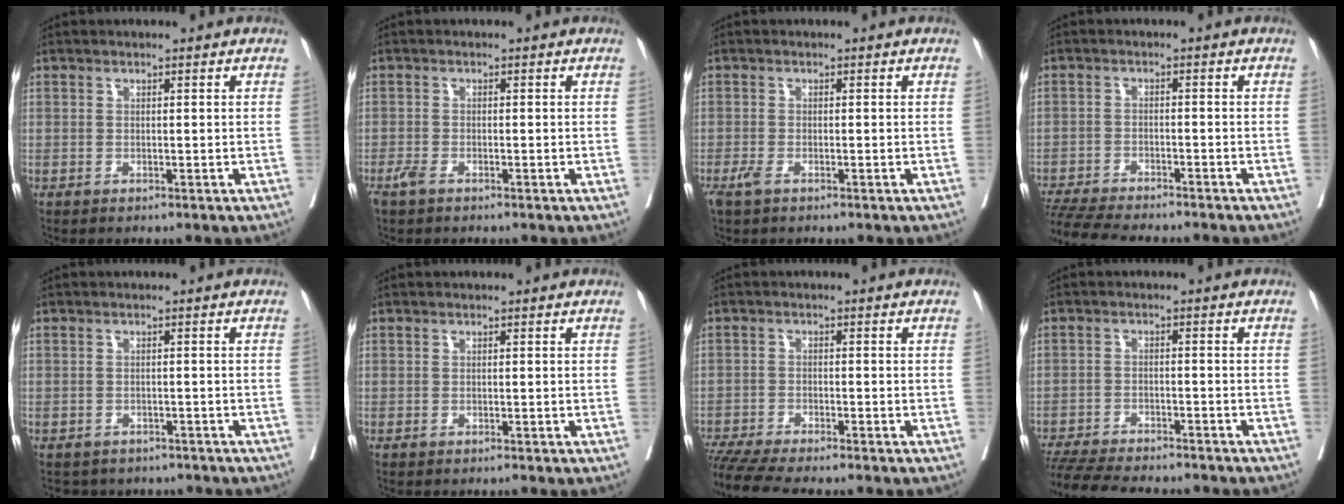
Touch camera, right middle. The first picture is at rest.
{"total": 1.8, "force": [-1.3, 0.6, 1.1], "torque": [-0.030, -0.003, -0.024]}
{"total": 1.8, "force": [-1.1, 0.6, 1.2], "torque": [-0.034, -0.005, -0.021]}
{"total": 12.4, "force": [-11.2, 1.3, 5.2], "torque": [-0.080, -0.015, -0.171]}
{"total": 6.1, "force": [-5.4, 2.8, 0.7], "torque": [-0.002, 0.004, -0.060]}
{"total": 0.0}
{"total": 9.1, "force": [-8.1, 0.0, 4.2], "torque": [-0.059, -0.016, -0.133]}
{"total": 14.5, "force": [-13.1, 2.1, 5.9], "torque": [-0.112, -0.021, -0.192]}